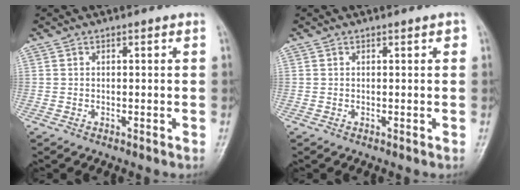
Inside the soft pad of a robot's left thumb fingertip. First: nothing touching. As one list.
[{"total": 0.5, "force": [0.2, 0.1, 0.5], "torque": [-0.004, 0.003, -0.001]}]